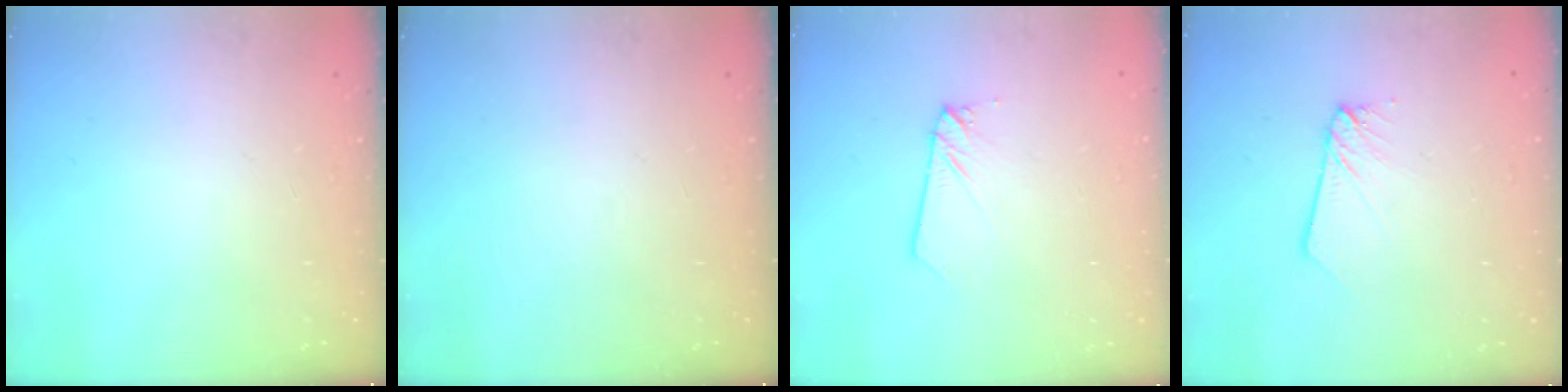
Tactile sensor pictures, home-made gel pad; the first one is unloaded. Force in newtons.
{"total": 0.0}
{"total": 2.4, "press": 2.4, "slide": 0.1}
{"total": 2.6, "press": 2.6, "slide": 0.2}